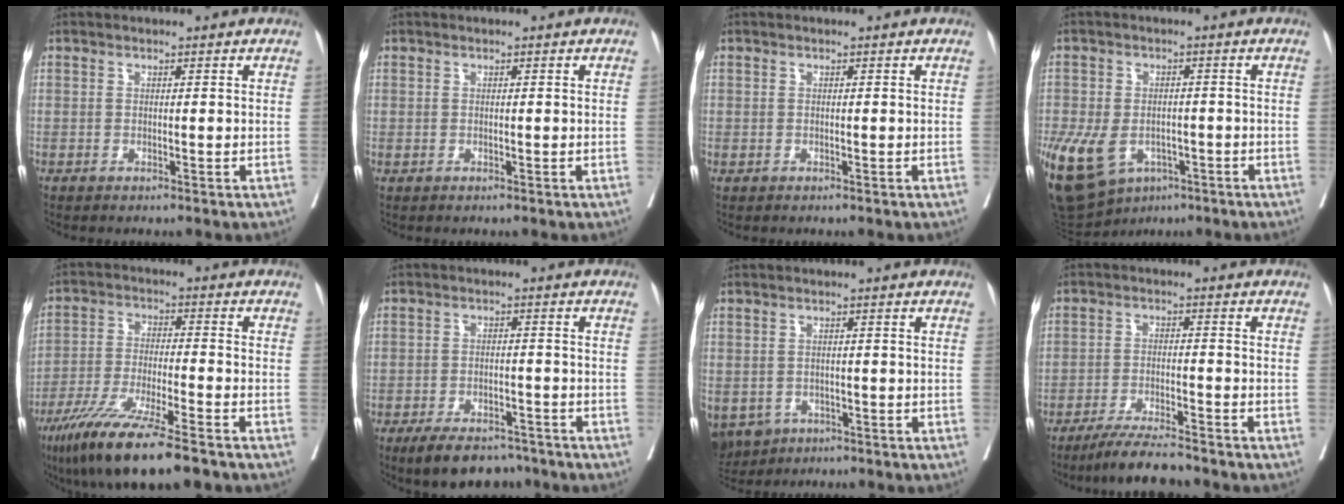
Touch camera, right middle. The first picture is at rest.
{"total": 0.0}
{"total": 0.0}
{"total": 18.4, "force": [-8.1, 12.9, 10.3], "torque": [-0.274, -0.010, -0.120]}
{"total": 14.5, "force": [-10.2, 1.2, 10.2], "torque": [-0.191, -0.046, -0.177]}
{"total": 8.5, "force": [-6.8, 3.5, 3.7], "torque": [-0.050, -0.001, -0.107]}
{"total": 8.2, "force": [-4.2, 6.5, 2.8], "torque": [-0.074, -0.007, -0.055]}
{"total": 7.1, "force": [-6.4, 0.0, 3.2], "torque": [-0.050, -0.021, -0.112]}